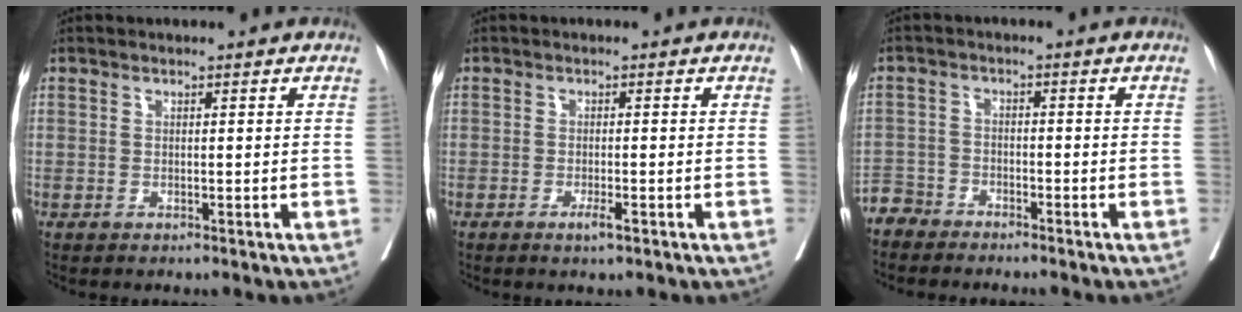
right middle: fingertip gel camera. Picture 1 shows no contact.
{"total": 1.8, "force": [-1.0, 0.2, 1.5], "torque": [-0.028, -0.003, -0.017]}
{"total": 3.6, "force": [-3.5, 0.8, -0.5], "torque": [0.010, -0.008, -0.071]}